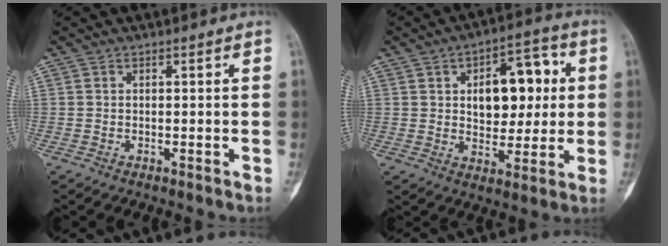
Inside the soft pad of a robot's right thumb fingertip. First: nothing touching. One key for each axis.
{"total": 13.4, "fx": 2.5, "fy": 8.2, "fz": 10.4, "tx": -0.099, "ty": 0.010, "tz": 0.036}